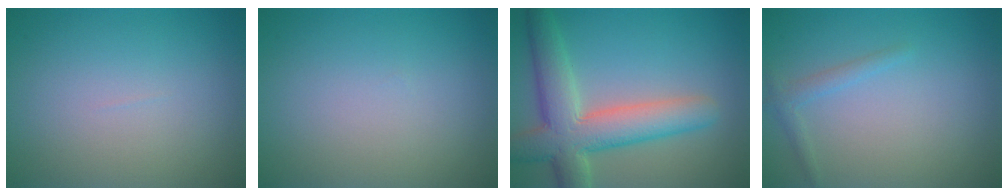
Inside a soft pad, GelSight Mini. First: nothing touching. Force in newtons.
{"total": 0.0}
{"total": 7.6, "press": 7.6, "slide": 0.6}
{"total": 1.3, "press": 1.3, "slide": 0.1}